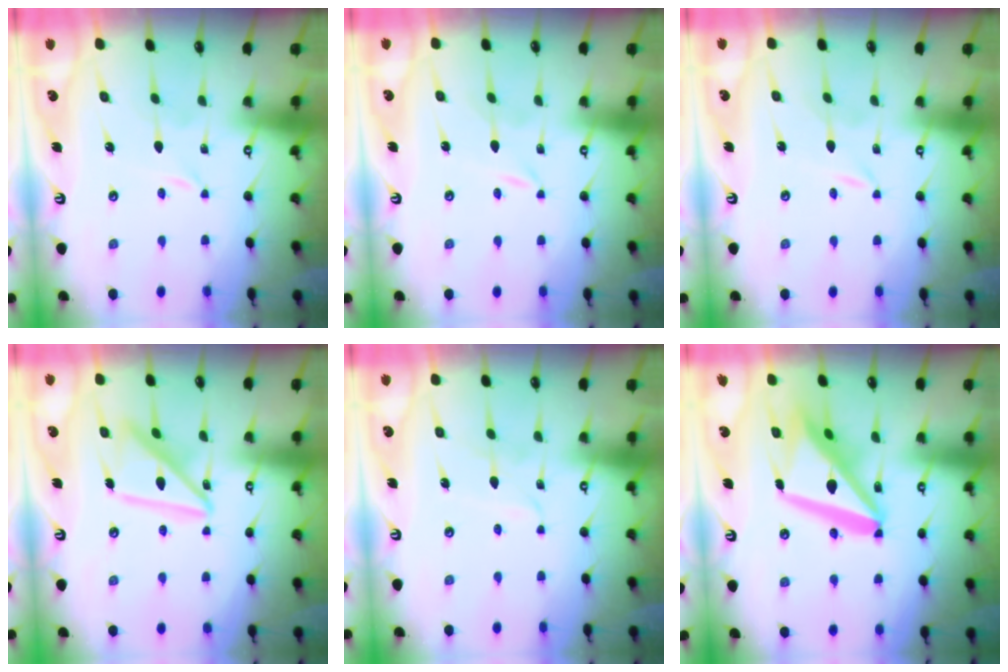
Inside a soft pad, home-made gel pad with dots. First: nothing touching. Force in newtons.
{"total": 0.0}
{"total": 0.0}
{"total": 14.9, "press": 14.9, "slide": 1.4}
{"total": 3.5, "press": 3.5, "slide": 0.4}
{"total": 17.0, "press": 16.9, "slide": 2.1}